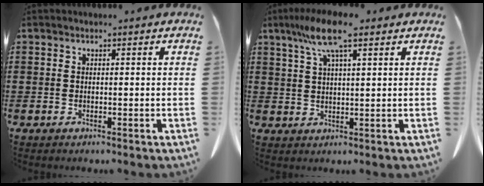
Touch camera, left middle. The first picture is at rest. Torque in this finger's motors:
{"motor_torque": [1.70, -0.17, 0.73, 0.17]}